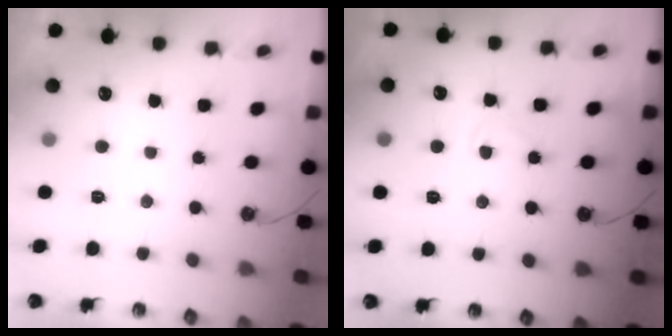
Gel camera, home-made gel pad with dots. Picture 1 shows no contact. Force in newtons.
{"total": 1.5, "press": 1.4, "slide": 0.3}